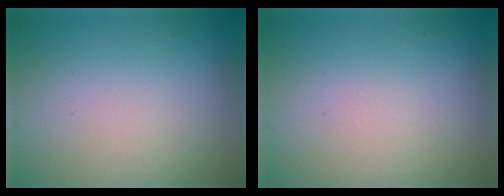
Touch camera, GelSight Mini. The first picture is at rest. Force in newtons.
{"total": 0.0}